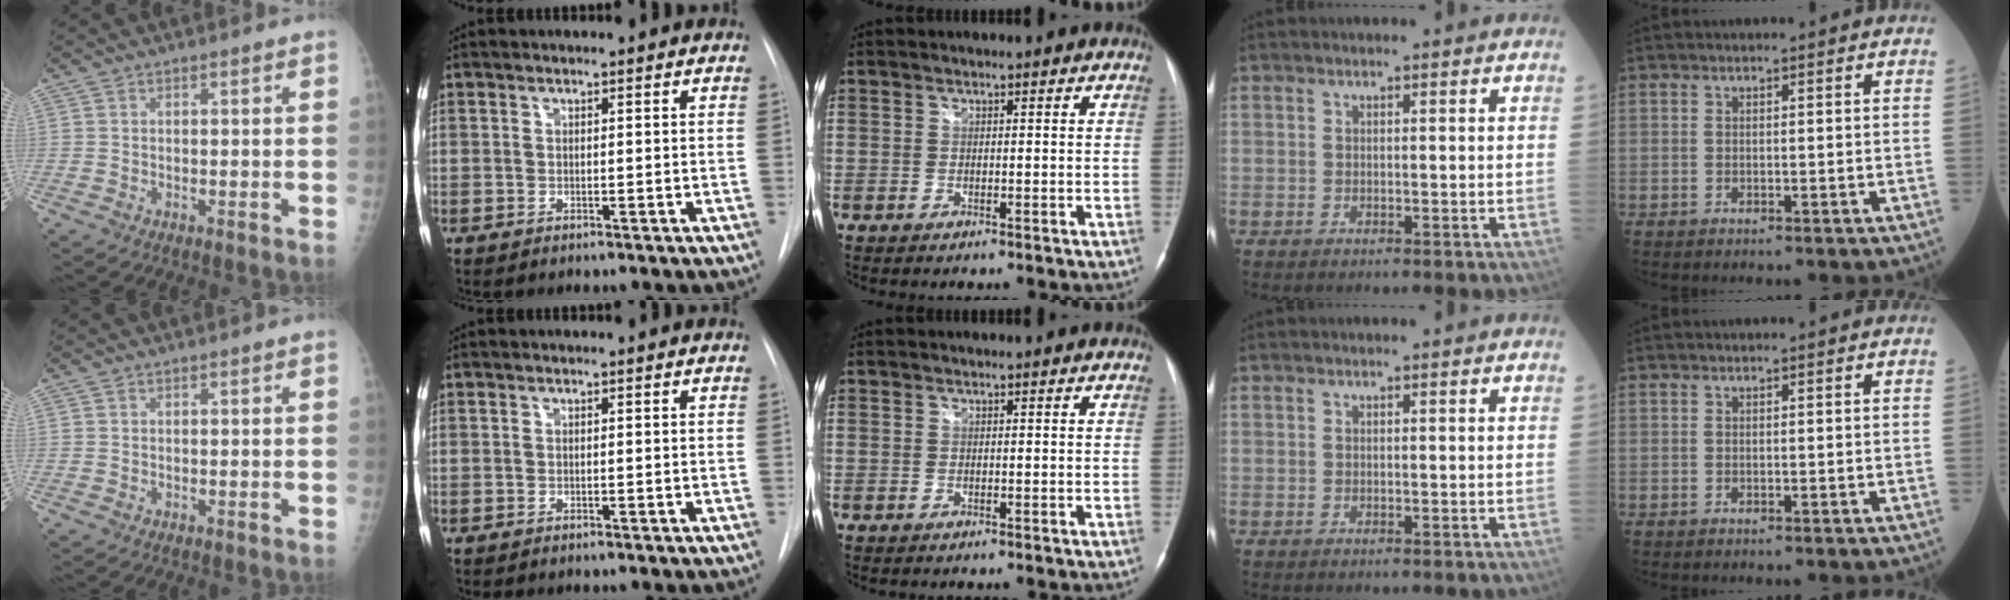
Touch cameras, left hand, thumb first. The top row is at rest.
{}